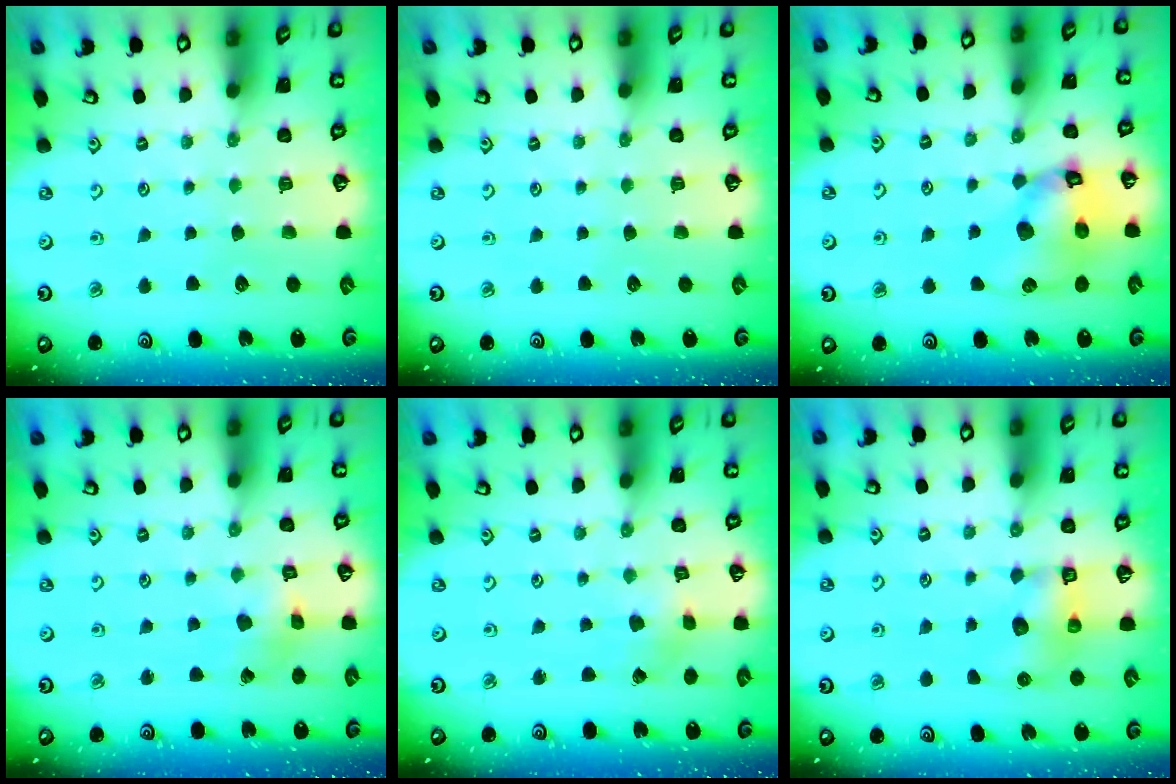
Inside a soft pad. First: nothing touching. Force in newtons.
{"total": 0.0}
{"total": 13.3, "press": 13.1, "slide": 1.8}
{"total": 3.1, "press": 3.1, "slide": 0.5}
{"total": 1.6, "press": 1.6, "slide": 0.1}
{"total": 7.0, "press": 7.0, "slide": 0.2}